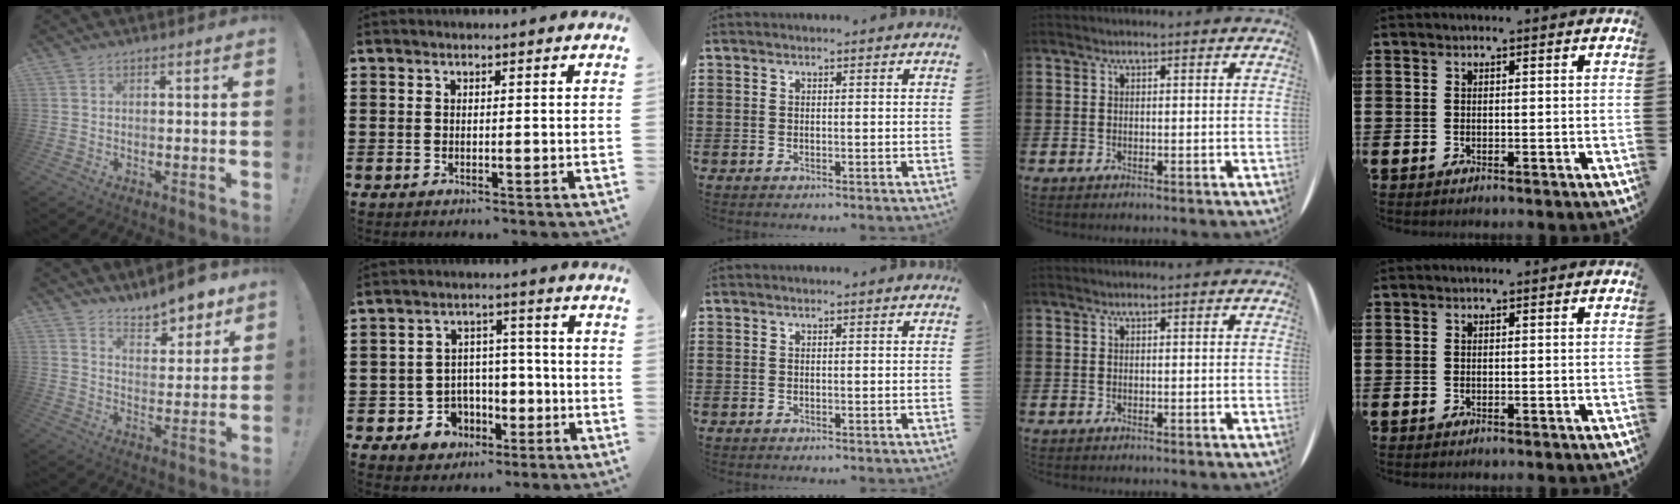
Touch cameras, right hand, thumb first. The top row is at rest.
{"thumb": {"total": 9.0, "force": [8.0, 2.8, 3.1], "torque": [-0.041, -0.067, 0.146]}, "index": {"total": 6.4, "force": [-1.9, 5.9, 1.4], "torque": [-0.043, 0.009, -0.029]}}